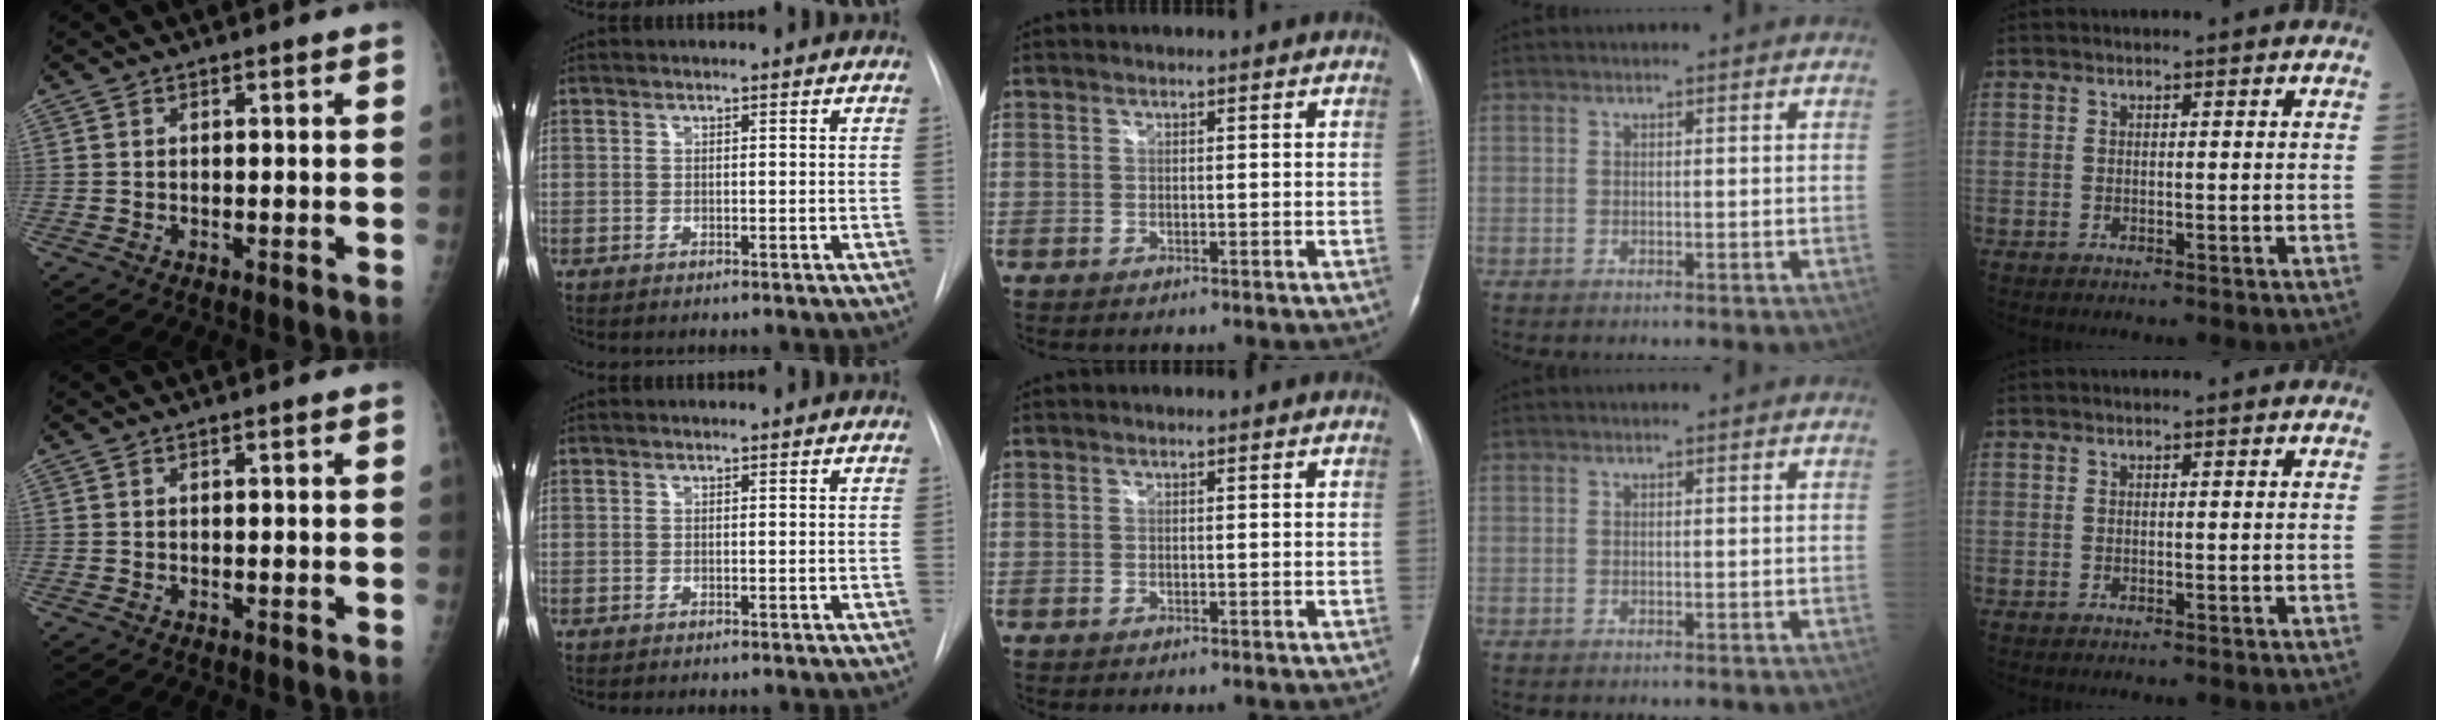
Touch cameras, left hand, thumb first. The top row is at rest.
{}